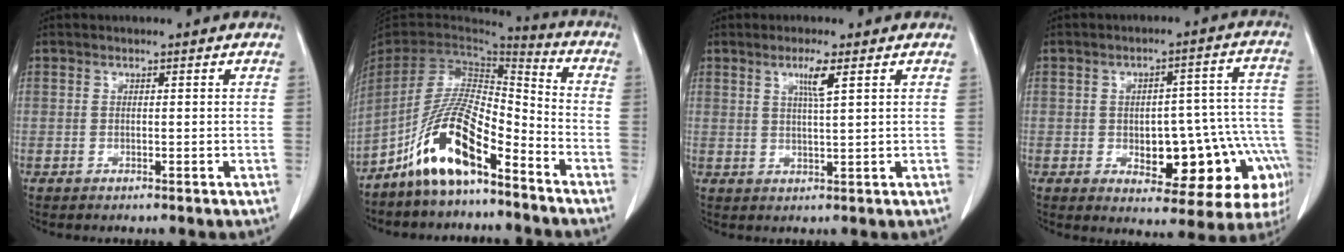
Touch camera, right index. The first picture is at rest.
{"total": 13.1, "force": [-8.4, 3.3, 9.5], "torque": [-0.194, 0.011, -0.157]}
{"total": 3.5, "force": [1.7, -0.3, 3.1], "torque": [-0.059, -0.004, 0.032]}
{"total": 18.3, "force": [-5.8, 7.8, 15.5], "torque": [-0.108, 0.045, -0.054]}